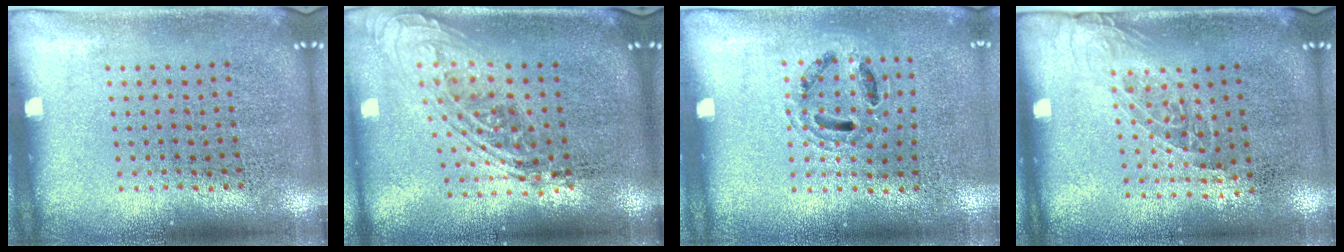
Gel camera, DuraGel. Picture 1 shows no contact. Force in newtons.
{"total": 2.1, "press": 1.5, "slide": 1.5}
{"total": 0.8, "press": 0.8, "slide": 0.2}
{"total": 1.3, "press": 1.0, "slide": 0.8}